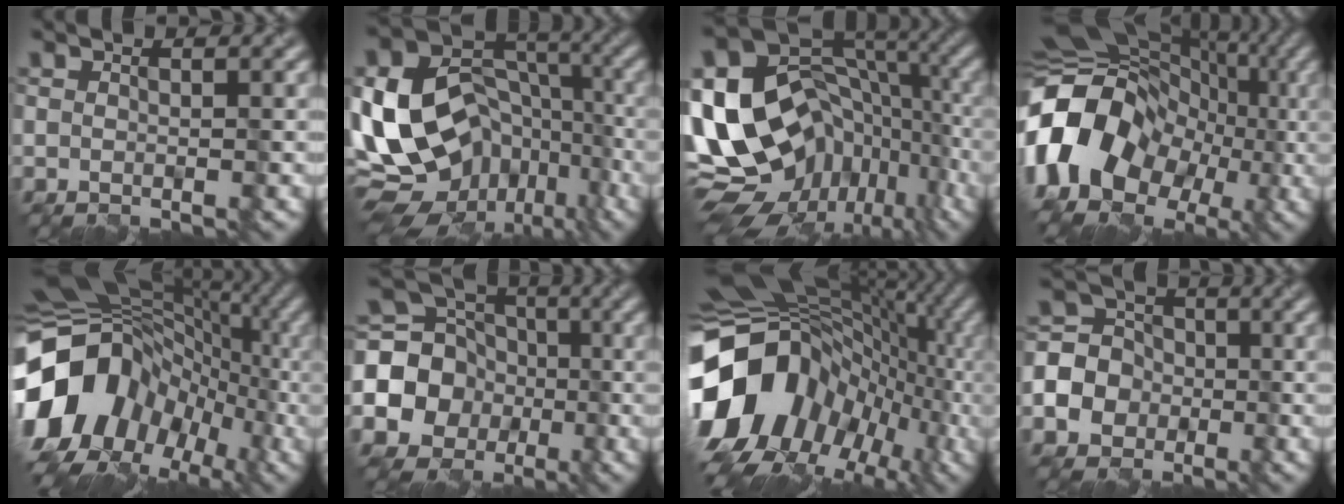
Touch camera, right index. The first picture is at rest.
{"total": 15.3, "force": [-4.5, 11.1, 9.5], "torque": [-0.197, 0.001, -0.083]}
{"total": 17.4, "force": [-4.0, 12.6, 11.3], "torque": [-0.205, 0.002, -0.041]}
{"total": 16.8, "force": [-2.7, 13.5, 9.7], "torque": [-0.192, 0.005, -0.056]}
{"total": 14.9, "force": [-2.7, 12.0, 8.4], "torque": [-0.170, 0.001, -0.067]}
{"total": 15.0, "force": [-2.5, 13.8, 5.3], "torque": [-0.133, 0.008, -0.077]}
{"total": 16.5, "force": [-1.8, 12.9, 10.1], "torque": [-0.194, 0.002, -0.029]}
{"total": 9.3, "force": [-2.7, 8.4, 2.6], "torque": [-0.082, -0.006, -0.073]}